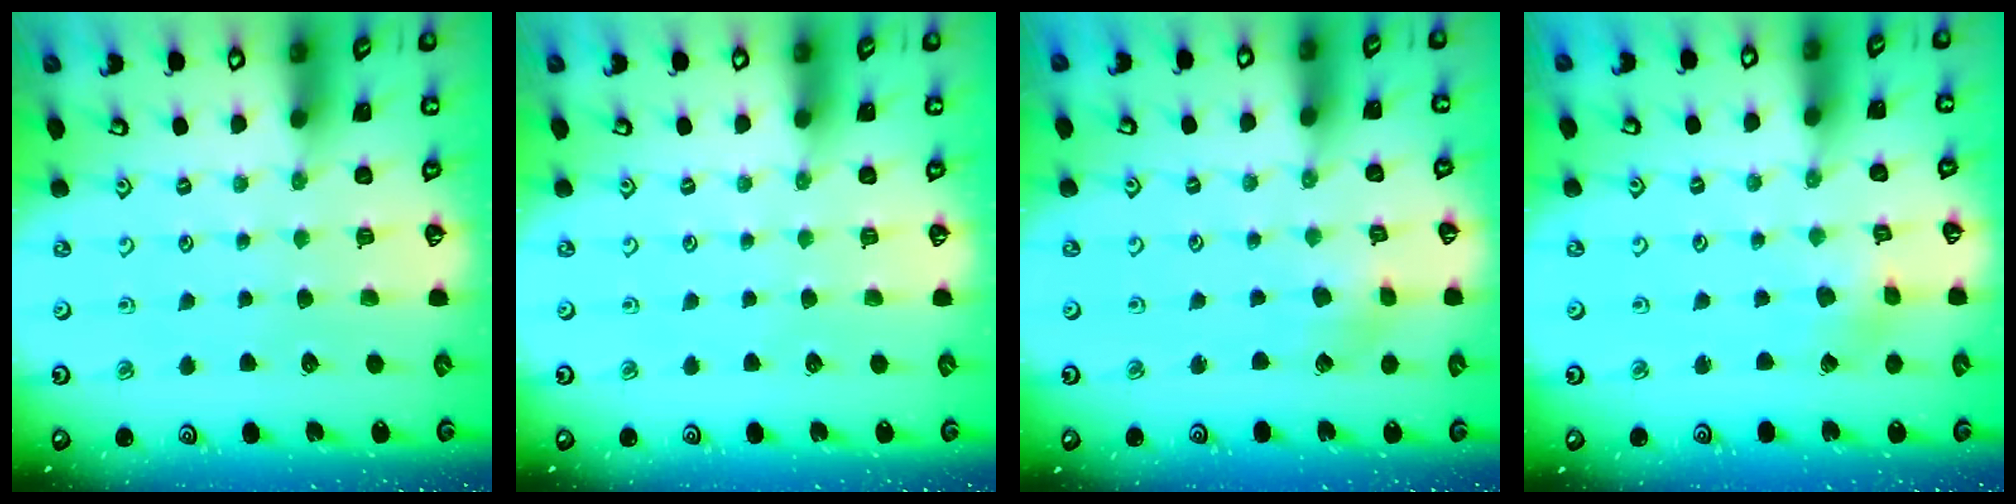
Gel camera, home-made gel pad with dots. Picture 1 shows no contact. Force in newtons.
{"total": 0.0}
{"total": 3.0, "press": 3.0, "slide": 0.2}
{"total": 2.1, "press": 2.1, "slide": 0.2}